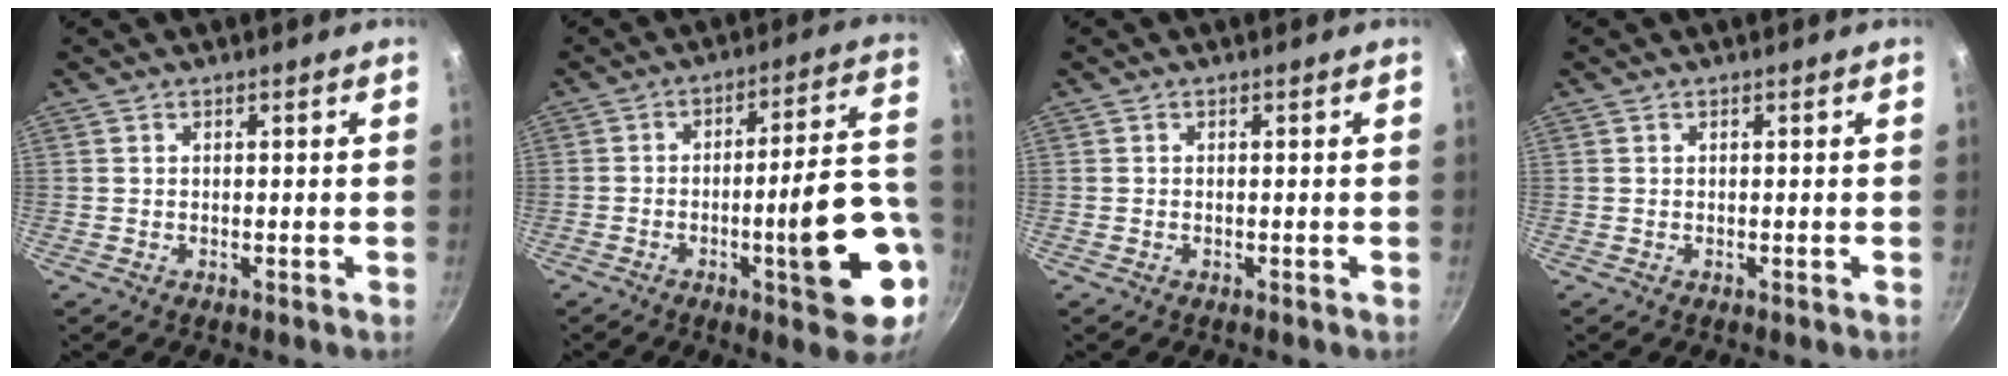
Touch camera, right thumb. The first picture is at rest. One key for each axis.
{"total": 18.0, "fx": -4.7, "fy": 4.4, "fz": 16.8, "tx": -0.209, "ty": 0.030, "tz": -0.061}
{"total": 0.0}
{"total": 0.0}